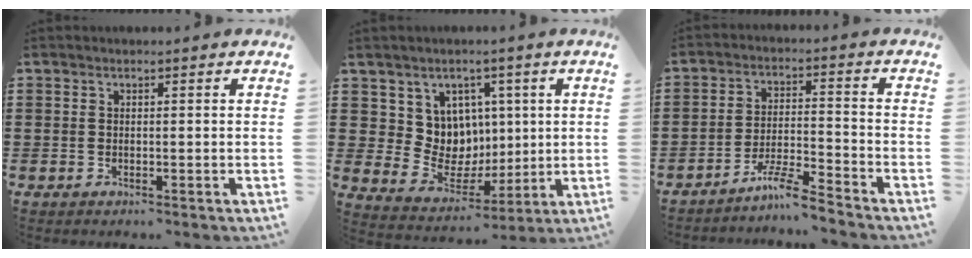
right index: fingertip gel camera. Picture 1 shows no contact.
{"total": 8.2, "force": [2.6, 7.6, 1.5], "torque": [-0.060, -0.023, 0.058]}
{"total": 5.9, "force": [-5.3, -0.1, 2.7], "torque": [-0.060, -0.007, -0.103]}